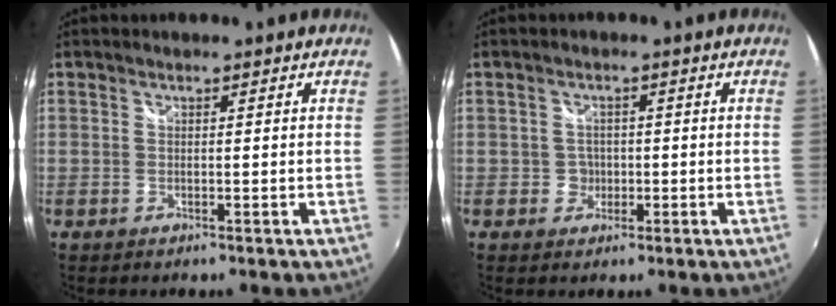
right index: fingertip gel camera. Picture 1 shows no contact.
{"total": 2.5, "force": [-0.7, 2.4, 0.2], "torque": [-0.002, 0.003, -0.010]}